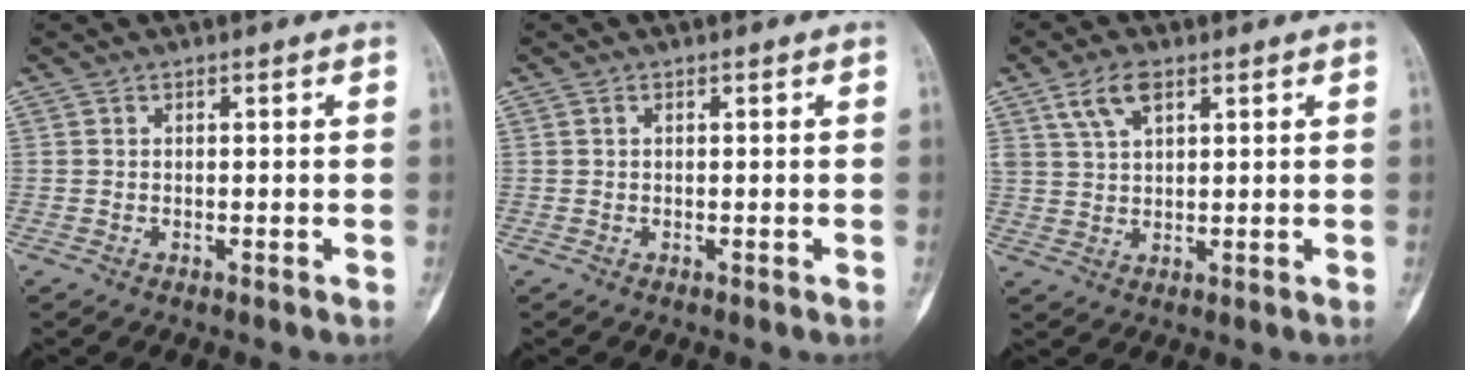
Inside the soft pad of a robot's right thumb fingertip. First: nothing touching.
{"total": 0.0}
{"total": 5.5, "force": [2.9, 2.6, 3.9], "torque": [-0.069, -0.002, 0.061]}